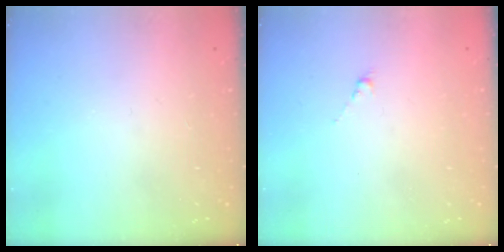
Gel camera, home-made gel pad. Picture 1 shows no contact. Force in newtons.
{"total": 0.0}